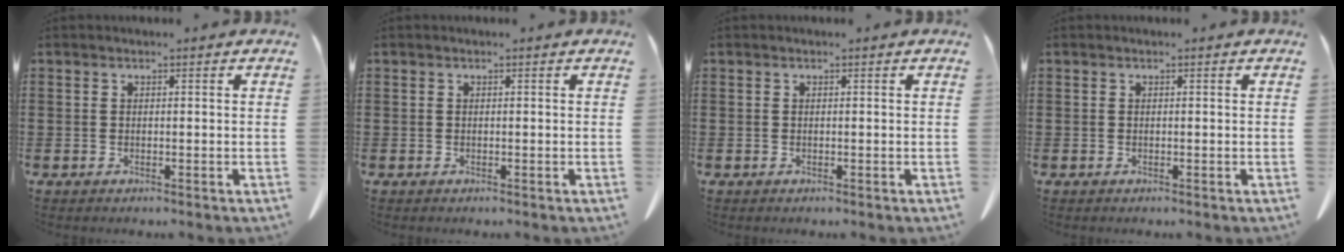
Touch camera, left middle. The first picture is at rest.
{"total": 0.0}
{"total": 0.0}
{"total": 0.0}